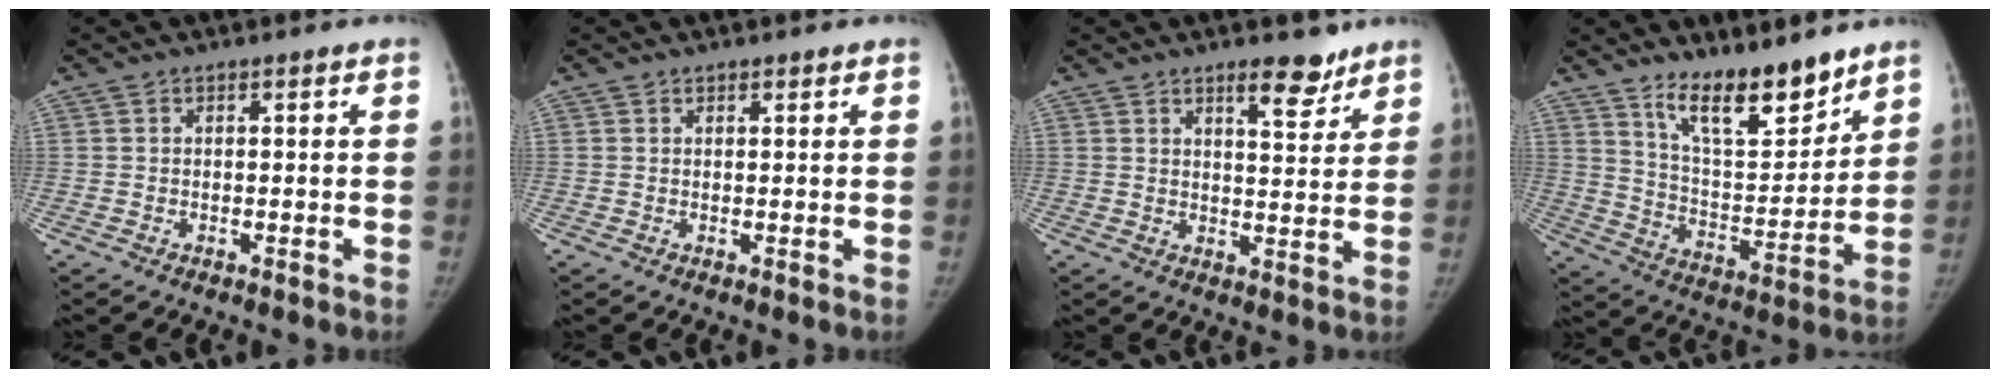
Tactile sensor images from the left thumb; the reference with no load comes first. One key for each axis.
{"total": 0.8, "fx": 0.7, "fy": 0.4, "fz": 0.2, "tx": 0.001, "ty": -0.005, "tz": 0.008}
{"total": 6.6, "fx": 4.8, "fy": 2.3, "fz": 3.8, "tx": -0.033, "ty": -0.035, "tz": 0.068}
{"total": 14.9, "fx": 11.4, "fy": 4.8, "fz": 8.4, "tx": -0.097, "ty": -0.088, "tz": 0.201}